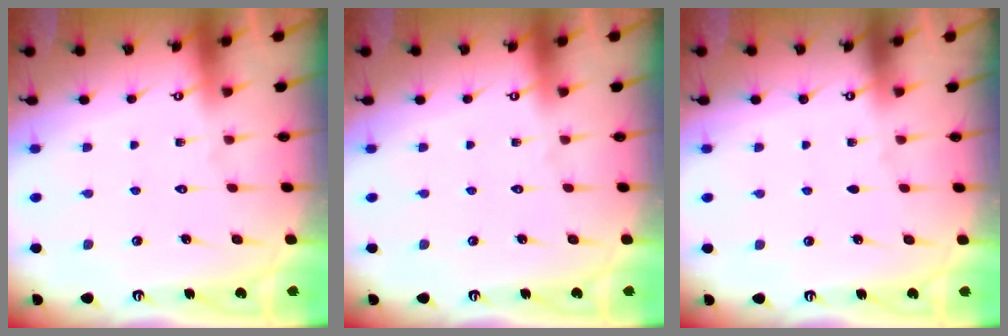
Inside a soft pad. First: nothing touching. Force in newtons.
{"total": 0.0}
{"total": 0.0}